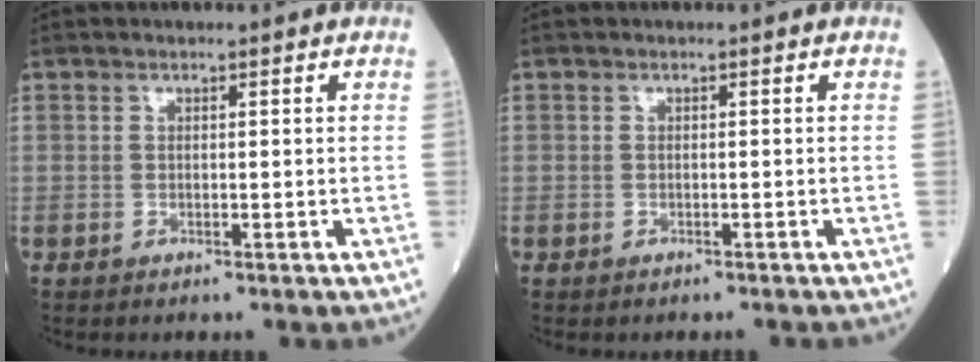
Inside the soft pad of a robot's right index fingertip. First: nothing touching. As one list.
[{"total": 1.0, "force": [-0.8, 0.6, -0.1], "torque": [-0.003, 0.005, -0.013]}]